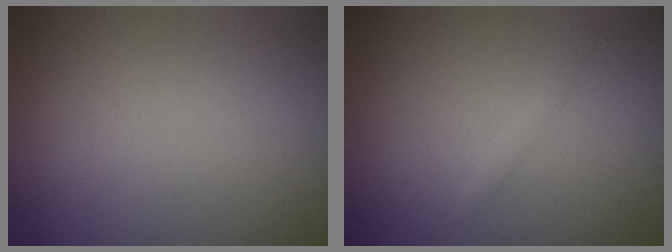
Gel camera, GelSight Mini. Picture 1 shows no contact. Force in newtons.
{"total": 0.8, "press": 0.8, "slide": 0.0}